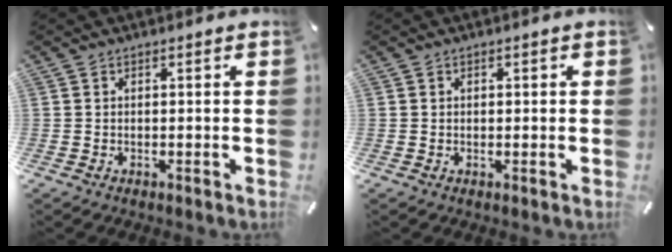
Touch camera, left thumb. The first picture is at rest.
{"total": 0.7, "force": [-0.1, 0.7, 0.2], "torque": [-0.003, 0.004, -0.003]}